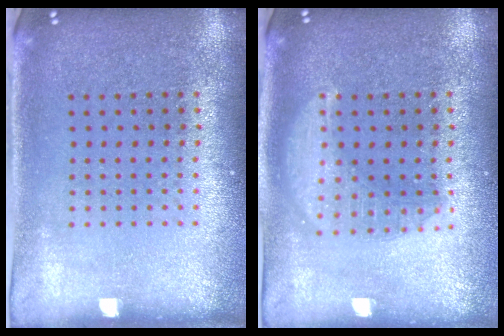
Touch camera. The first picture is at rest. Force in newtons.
{"total": 2.9, "press": 2.9, "slide": 0.3}